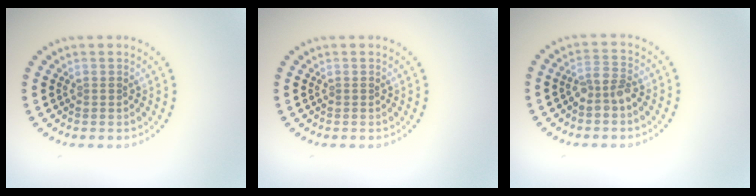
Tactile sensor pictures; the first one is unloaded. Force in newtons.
{"total": 0.0}
{"total": 2.3, "press": 2.0, "slide": 1.0}